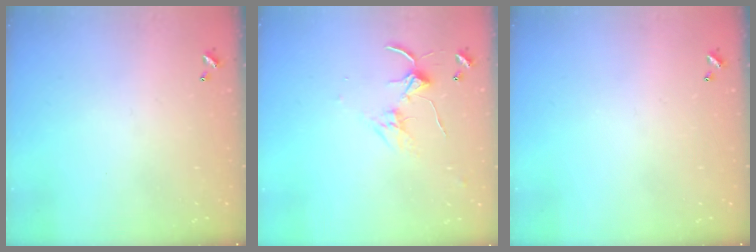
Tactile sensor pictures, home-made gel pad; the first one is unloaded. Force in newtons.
{"total": 2.7, "press": 2.7, "slide": 0.4}
{"total": 0.0}